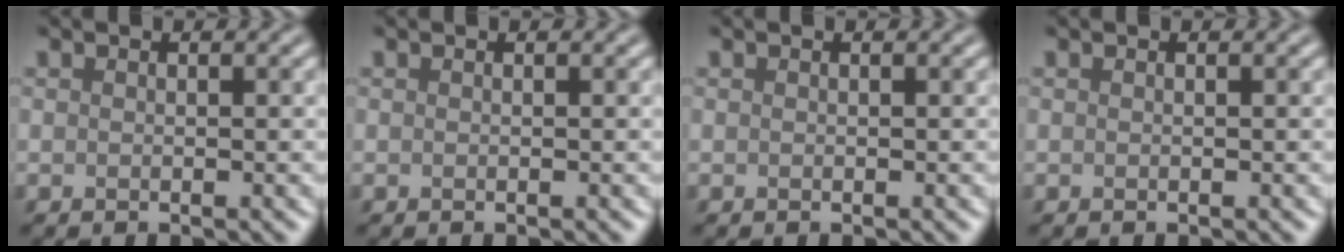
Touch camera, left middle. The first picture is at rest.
{"total": 0.0}
{"total": 0.0}
{"total": 0.0}